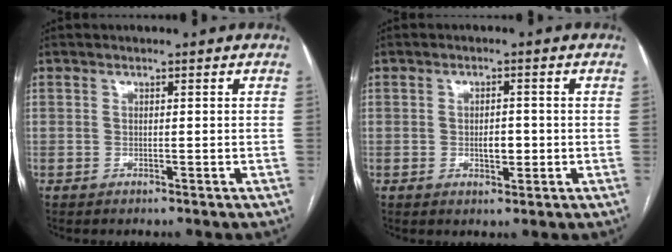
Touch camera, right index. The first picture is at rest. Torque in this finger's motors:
{"motor_torque": [0.42, -0.08, 0.25, 0.06]}